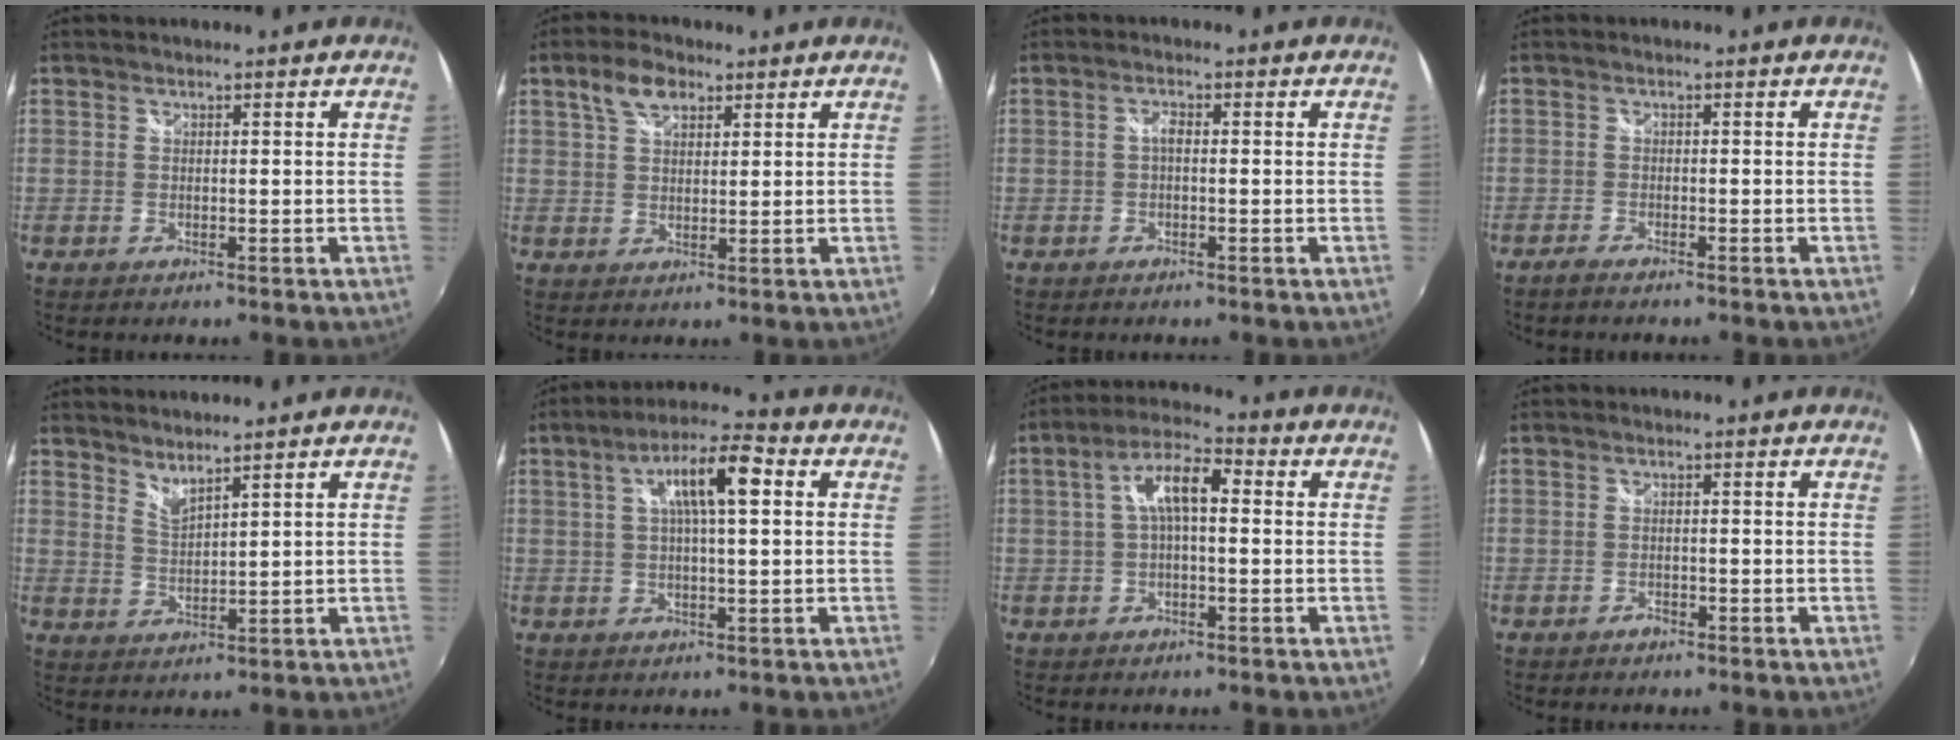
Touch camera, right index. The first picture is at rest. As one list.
[{"total": 5.7, "force": [3.2, 3.1, 3.6], "torque": [-0.066, 0.015, 0.058]}, {"total": 1.4, "force": [-0.3, 0.7, 1.3], "torque": [-0.024, 0.006, -0.007]}, {"total": 2.1, "force": [-1.9, 0.3, 0.9], "torque": [-0.028, -0.007, -0.038]}, {"total": 3.6, "force": [3.4, 0.0, 1.3], "torque": [-0.023, -0.007, 0.057]}, {"total": 9.6, "force": [2.5, 2.2, 9.0], "torque": [-0.156, 0.020, 0.040]}, {"total": 7.6, "force": [0.7, 2.8, 7.1], "torque": [-0.138, 0.023, 0.010]}, {"total": 1.1, "force": [-0.9, 0.7, 0.3], "torque": [-0.005, -0.001, -0.015]}]